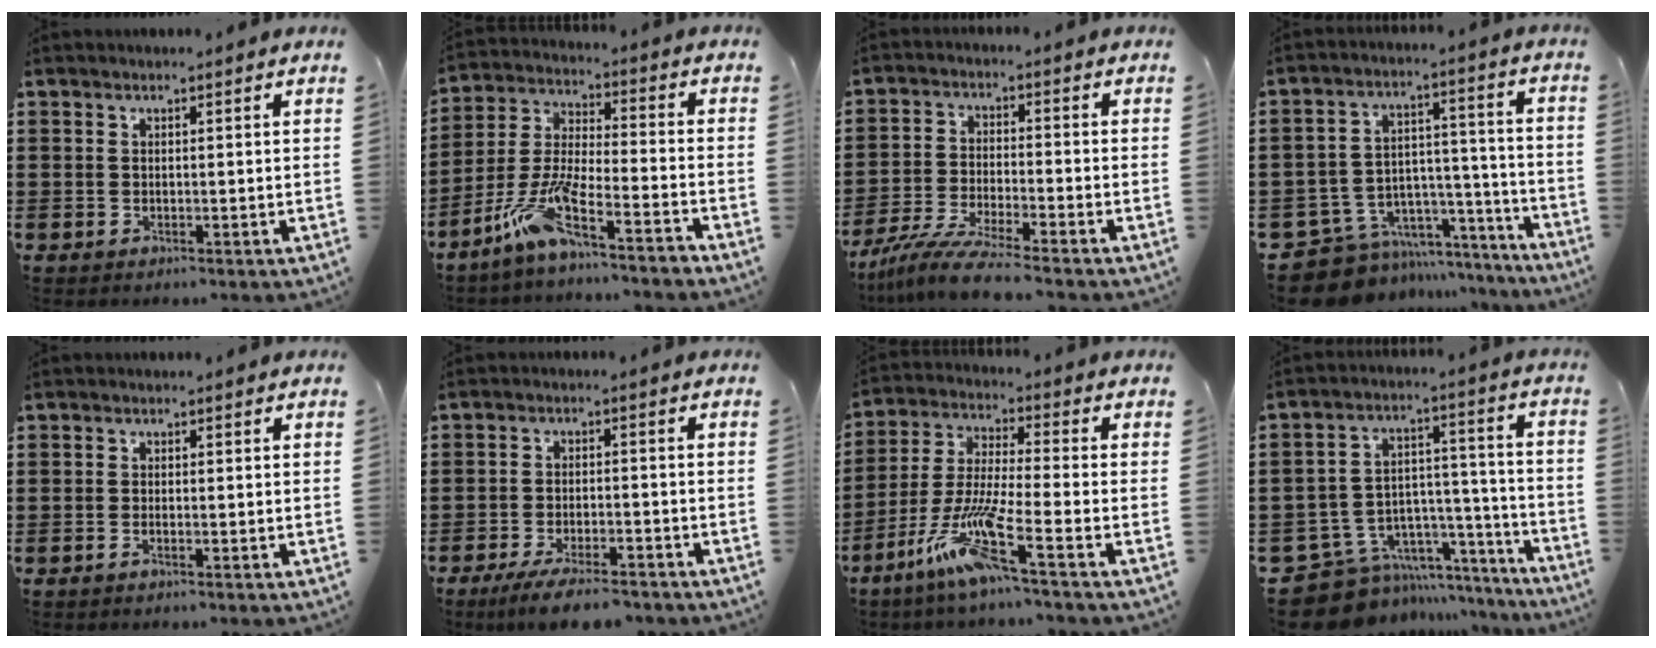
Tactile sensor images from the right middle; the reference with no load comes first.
{"total": 9.5, "force": [-7.3, 0.6, 6.0], "torque": [-0.141, -0.010, -0.148]}
{"total": 7.2, "force": [-6.3, -0.2, 3.4], "torque": [-0.083, -0.016, -0.126]}
{"total": 9.3, "force": [-7.8, 4.6, 1.9], "torque": [-0.052, 0.014, -0.147]}
{"total": 0.6, "force": [-0.4, 0.0, 0.5], "torque": [-0.010, -0.002, -0.008]}
{"total": 5.7, "force": [-4.9, 0.6, 2.9], "torque": [-0.058, -0.007, -0.092]}
{"total": 10.5, "force": [-6.6, 0.6, 8.1], "torque": [-0.184, -0.019, -0.137]}
{"total": 10.0, "force": [-8.1, 5.4, 2.4], "torque": [-0.066, 0.009, -0.151]}